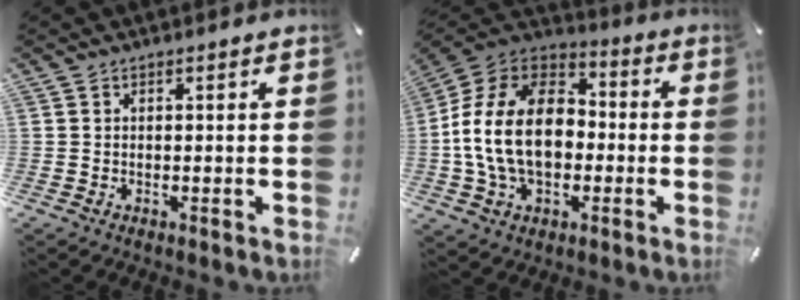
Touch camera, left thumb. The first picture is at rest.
{"total": 19.3, "force": [-2.8, 13.9, 13.1], "torque": [-0.278, 0.032, -0.051]}